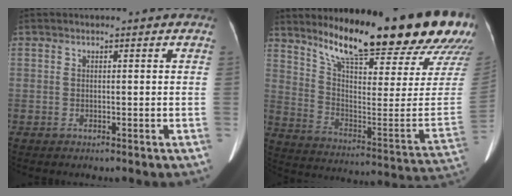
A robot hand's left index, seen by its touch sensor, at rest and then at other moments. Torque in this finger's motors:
{"motor_torque": [0.51, -1.50, 1.06, 0.21]}